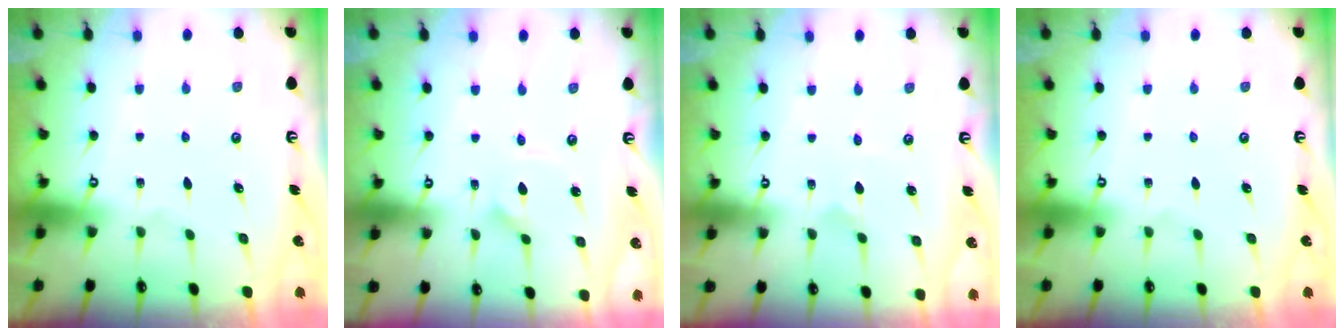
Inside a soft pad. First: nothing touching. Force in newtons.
{"total": 3.0, "press": 3.0, "slide": 0.2}
{"total": 0.7, "press": 0.7, "slide": 0.1}
{"total": 0.0}